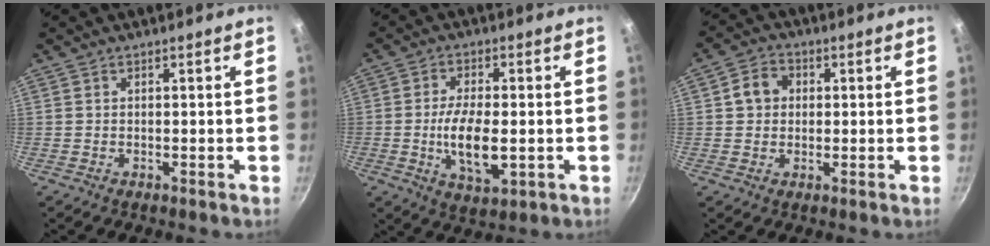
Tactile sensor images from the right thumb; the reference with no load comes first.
{"total": 9.7, "force": [-1.4, 4.4, 8.5], "torque": [-0.147, -0.007, -0.022]}
{"total": 5.2, "force": [0.9, 4.5, 2.6], "torque": [-0.031, 0.009, 0.010]}